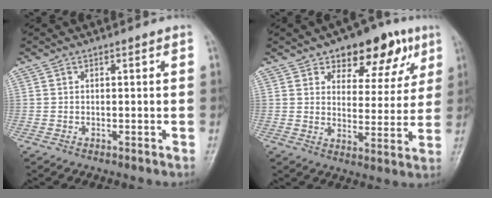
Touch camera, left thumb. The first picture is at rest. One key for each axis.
{"total": 13.5, "fx": 7.7, "fy": 7.5, "fz": 8.2, "tx": -0.056, "ty": -0.029, "tz": 0.108}